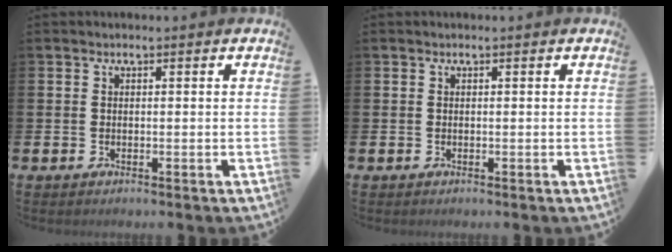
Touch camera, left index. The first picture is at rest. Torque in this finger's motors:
{"motor_torque": [0.00, 0.00, 0.00, 0.00]}